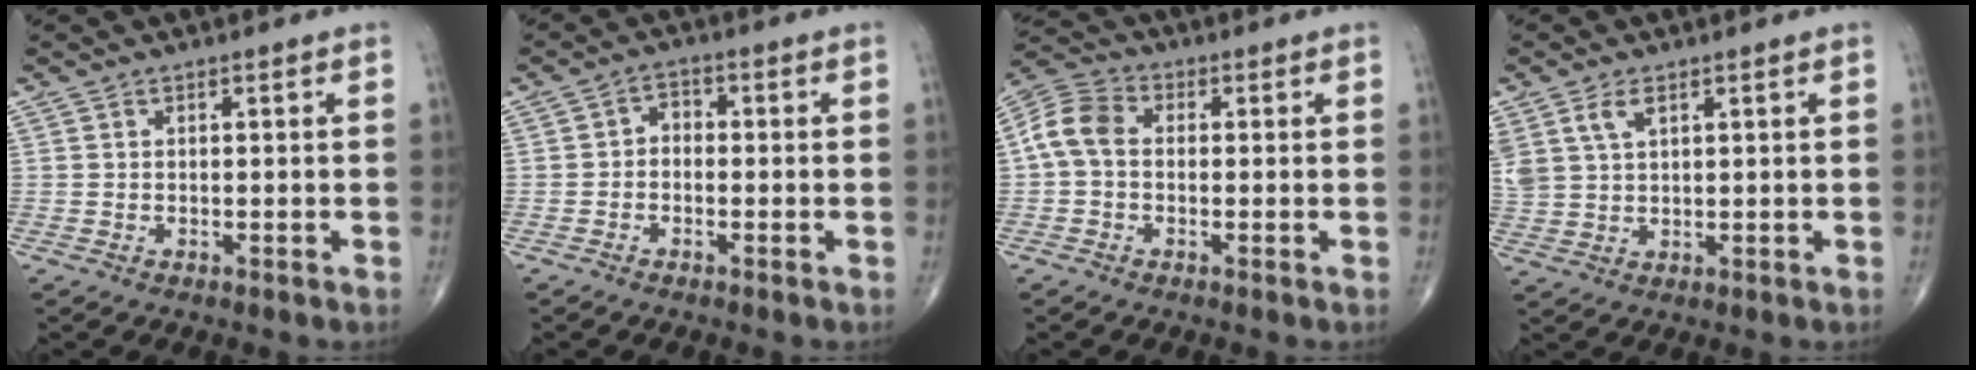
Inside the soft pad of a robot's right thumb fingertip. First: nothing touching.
{"total": 2.7, "force": [-0.6, 2.1, 1.6], "torque": [-0.011, 0.016, -0.023]}
{"total": 7.5, "force": [0.0, 5.4, 5.1], "torque": [-0.097, 0.023, -0.014]}
{"total": 6.8, "force": [3.4, 4.0, 4.4], "torque": [-0.100, -0.002, 0.076]}